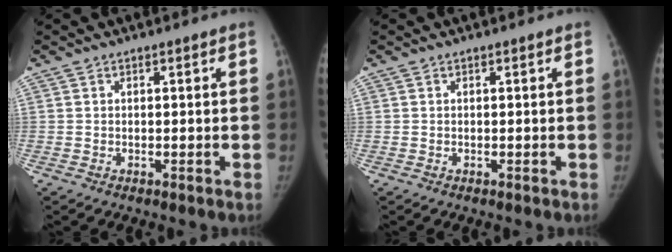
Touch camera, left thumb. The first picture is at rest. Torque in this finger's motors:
{"motor_torque": [0.00, 0.00, 0.01, 0.01, 0.00]}